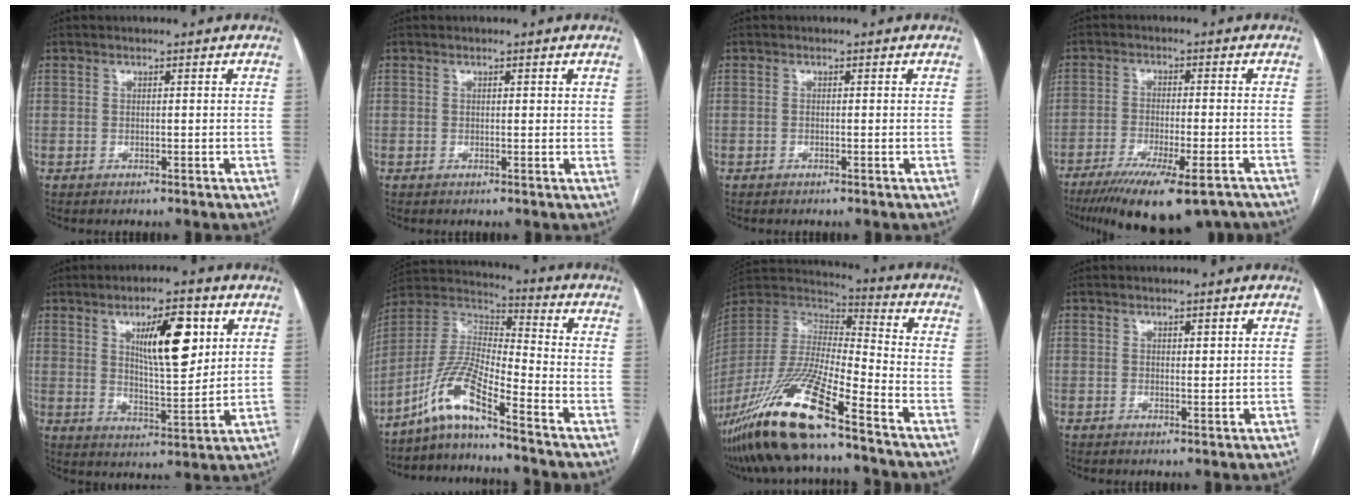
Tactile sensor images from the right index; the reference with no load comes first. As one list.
[{"total": 1.0, "force": [0.5, 0.4, 0.7], "torque": [-0.008, -0.001, 0.005]}, {"total": 0.0}, {"total": 16.9, "force": [-12.8, 3.0, 10.7], "torque": [-0.142, -0.032, -0.193]}, {"total": 11.2, "force": [4.4, 3.0, 9.9], "torque": [-0.161, 0.001, 0.076]}, {"total": 10.1, "force": [-7.6, 0.0, 6.7], "torque": [-0.150, 0.009, -0.149]}, {"total": 21.8, "force": [-14.9, 2.1, 15.8], "torque": [-0.355, -0.048, -0.285]}, {"total": 1.0, "force": [0.5, 0.4, 0.7], "torque": [-0.010, -0.002, 0.008]}]